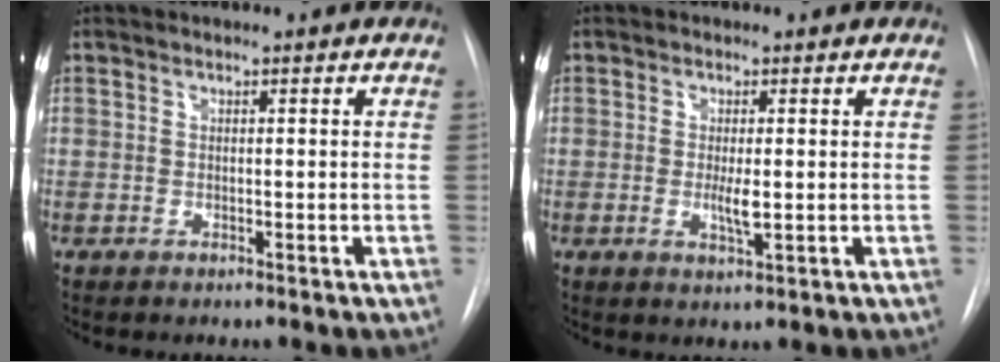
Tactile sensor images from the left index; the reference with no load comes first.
{"total": 2.8, "force": [-0.4, 0.6, 2.7], "torque": [-0.050, -0.008, -0.006]}